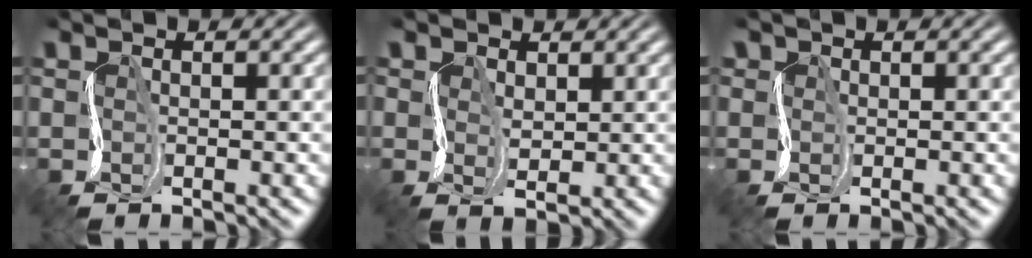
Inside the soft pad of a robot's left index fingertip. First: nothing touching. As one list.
[{"total": 1.6, "force": [0.8, 1.3, 0.6], "torque": [-0.021, 0.006, 0.010]}, {"total": 1.4, "force": [0.3, 1.3, 0.3], "torque": [0.005, 0.009, -0.004]}]